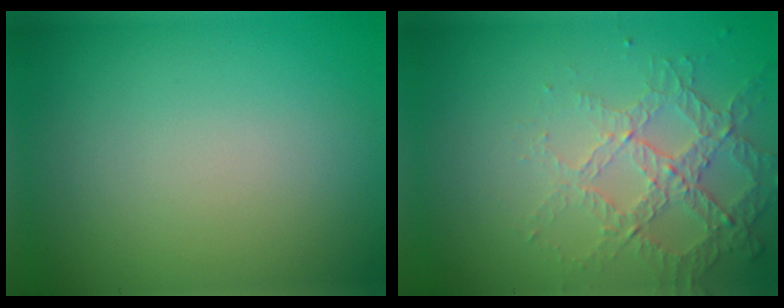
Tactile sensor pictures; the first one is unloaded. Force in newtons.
{"total": 4.2, "press": 3.0, "slide": 2.9}